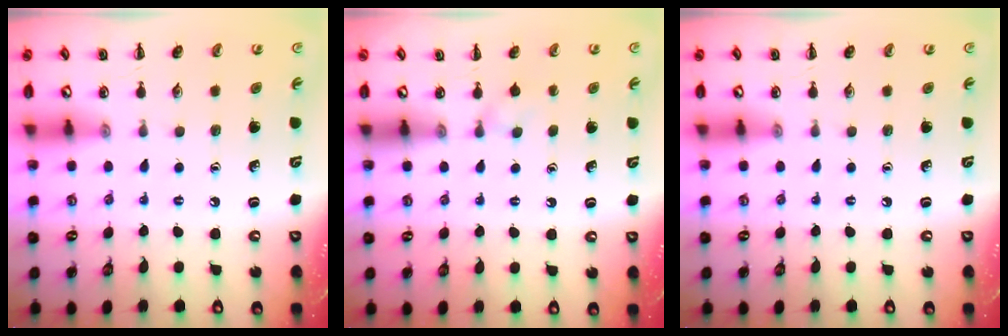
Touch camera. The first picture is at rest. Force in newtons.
{"total": 1.9, "press": 1.7, "slide": 0.9}
{"total": 0.0}